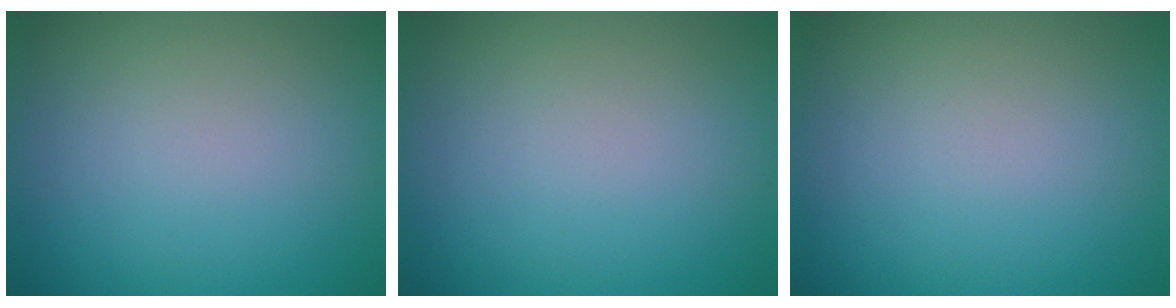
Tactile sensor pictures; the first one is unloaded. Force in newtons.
{"total": 0.0}
{"total": 0.0}